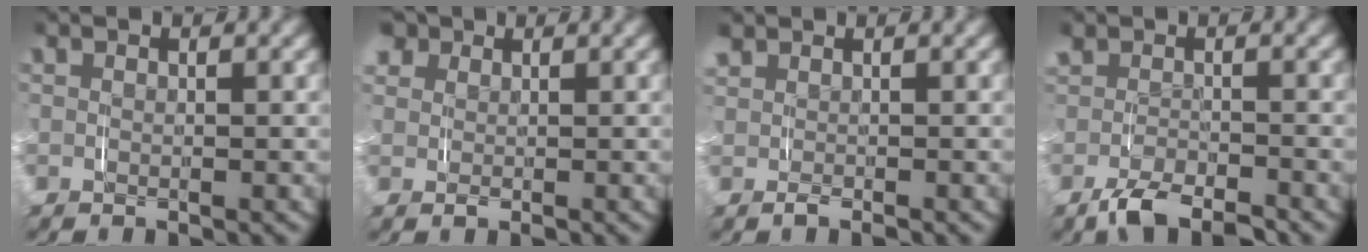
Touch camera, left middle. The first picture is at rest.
{"total": 2.9, "force": [1.6, 2.1, 1.1], "torque": [-0.030, 0.000, 0.030]}
{"total": 0.6, "force": [0.3, 0.4, 0.4], "torque": [-0.020, 0.000, 0.009]}
{"total": 3.1, "force": [-2.1, 1.3, 1.8], "torque": [-0.037, -0.003, -0.034]}